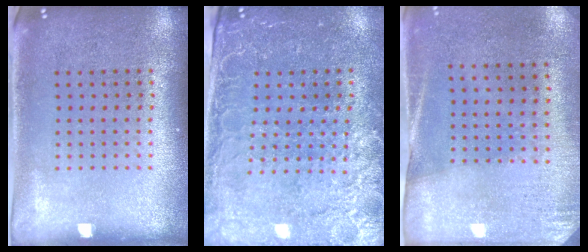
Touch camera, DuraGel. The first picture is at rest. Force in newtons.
{"total": 3.2, "press": 2.9, "slide": 1.2}
{"total": 2.6, "press": 2.2, "slide": 1.3}